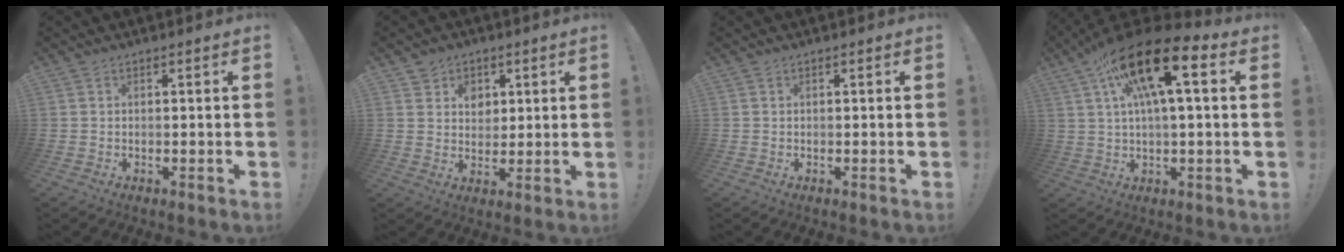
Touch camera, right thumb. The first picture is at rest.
{"total": 6.4, "force": [3.0, 5.6, 1.1], "torque": [-0.014, -0.019, 0.057]}
{"total": 0.0}
{"total": 18.9, "force": [6.3, 6.6, 16.5], "torque": [-0.280, -0.018, 0.099]}